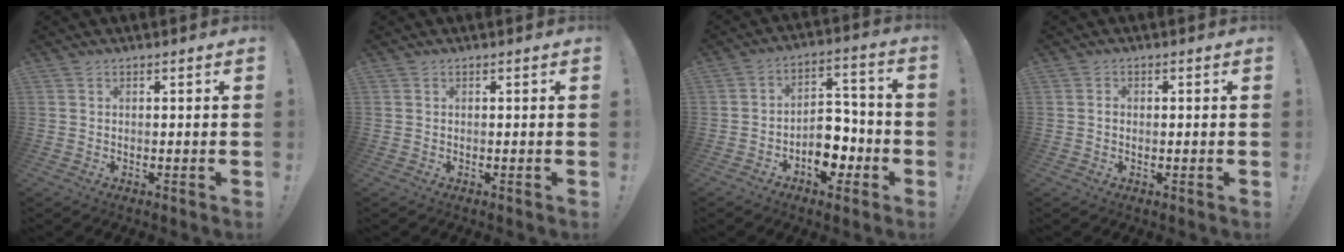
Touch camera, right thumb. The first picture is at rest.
{"total": 0.0}
{"total": 11.8, "force": [-5.1, 7.8, 7.2], "torque": [-0.083, 0.045, -0.080]}
{"total": 0.5, "force": [0.0, 0.3, 0.4], "torque": [-0.009, 0.002, 0.000]}